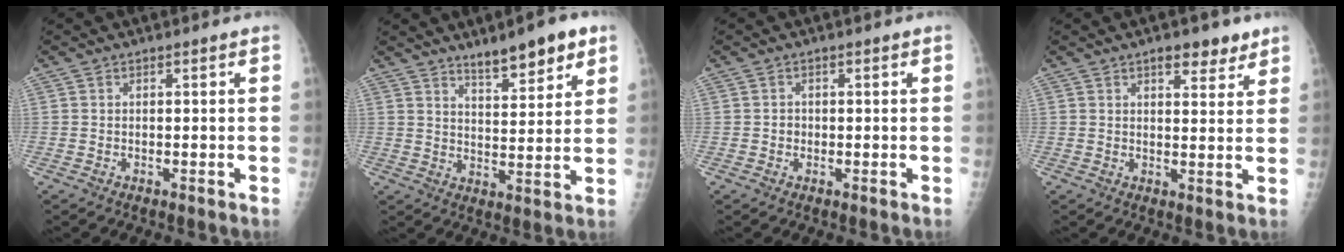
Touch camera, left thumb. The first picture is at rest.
{"total": 9.7, "force": [6.7, 2.8, 6.4], "torque": [-0.074, -0.037, 0.104]}
{"total": 1.1, "force": [-0.1, 1.1, 0.3], "torque": [0.001, 0.004, -0.003]}
{"total": 5.6, "force": [3.8, 2.4, 3.4], "torque": [-0.023, -0.019, 0.051]}